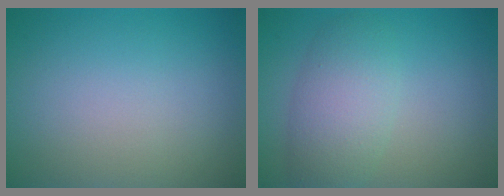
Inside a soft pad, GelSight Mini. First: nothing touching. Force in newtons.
{"total": 4.5, "press": 4.5, "slide": 0.2}